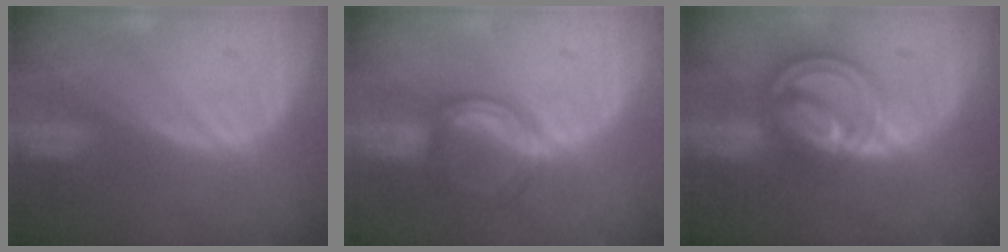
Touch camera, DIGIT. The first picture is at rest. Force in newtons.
{"total": 5.2, "press": 4.9, "slide": 1.5}
{"total": 8.7, "press": 7.3, "slide": 4.6}